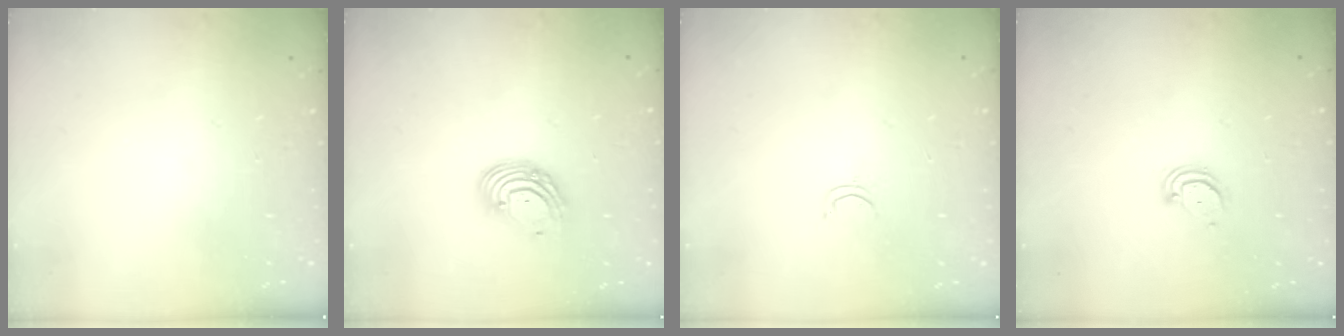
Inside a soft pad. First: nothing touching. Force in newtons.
{"total": 7.3, "press": 7.3, "slide": 0.8}
{"total": 3.3, "press": 3.2, "slide": 0.2}
{"total": 3.0, "press": 3.0, "slide": 0.2}